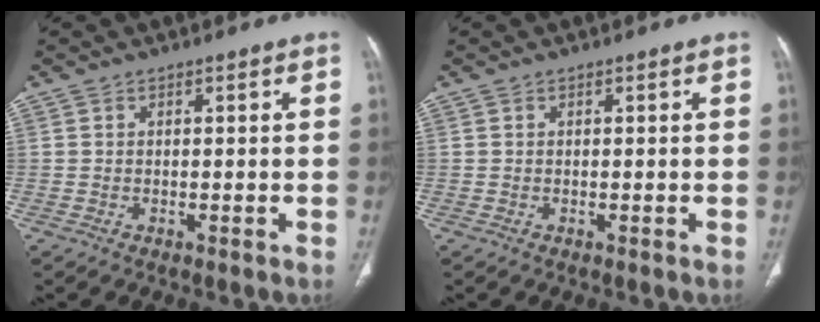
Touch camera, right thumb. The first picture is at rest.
{"total": 0.0}